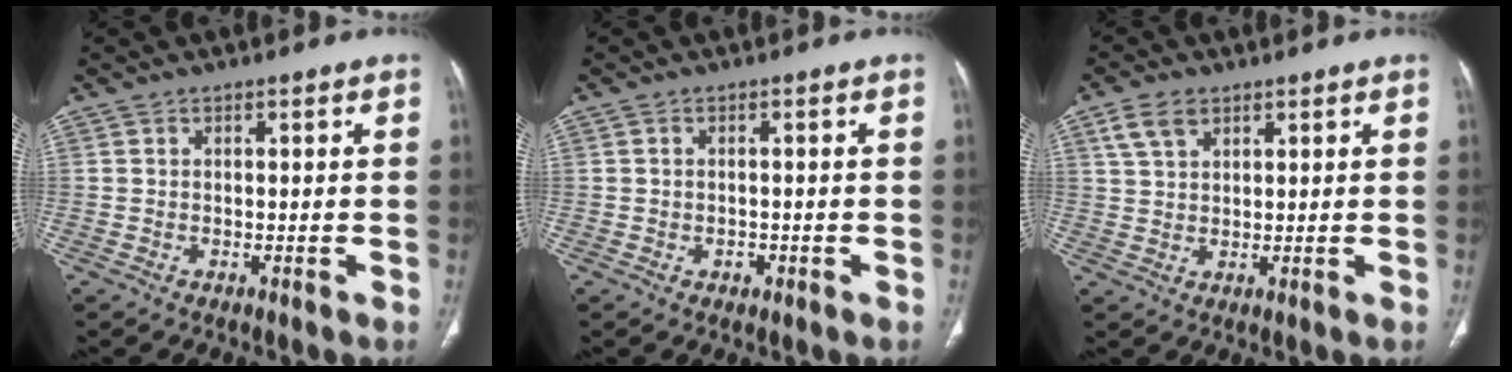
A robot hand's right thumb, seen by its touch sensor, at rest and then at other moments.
{"total": 1.4, "force": [-0.4, 1.1, 0.8], "torque": [-0.011, 0.004, -0.004]}
{"total": 5.0, "force": [2.8, 3.0, 2.9], "torque": [-0.050, -0.004, 0.059]}